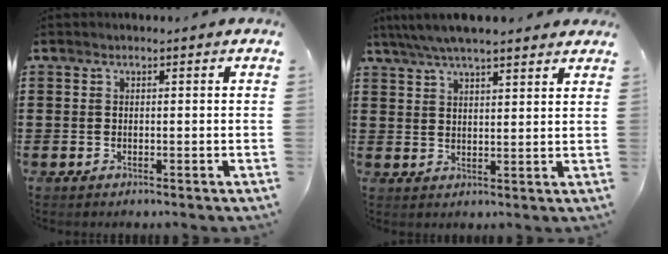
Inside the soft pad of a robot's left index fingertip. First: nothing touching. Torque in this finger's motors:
{"motor_torque": [0.96, -1.02, 0.93, 0.21]}